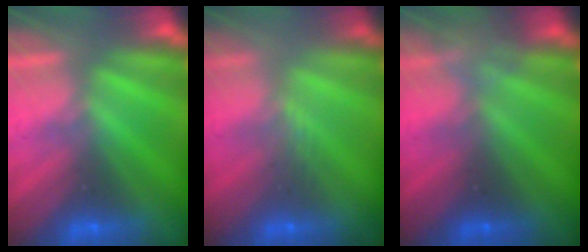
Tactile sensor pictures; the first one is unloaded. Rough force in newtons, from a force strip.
{"total": 2.7}
{"total": 2.3}